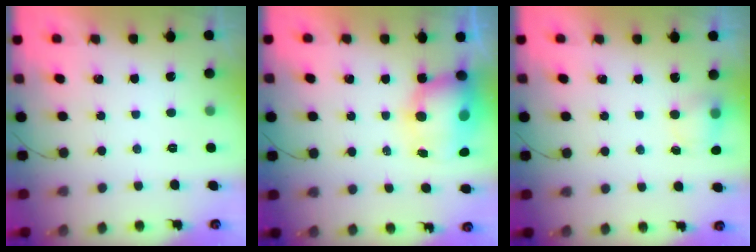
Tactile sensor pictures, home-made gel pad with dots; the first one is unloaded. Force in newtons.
{"total": 10.4, "press": 10.2, "slide": 2.1}
{"total": 4.2, "press": 4.0, "slide": 1.0}